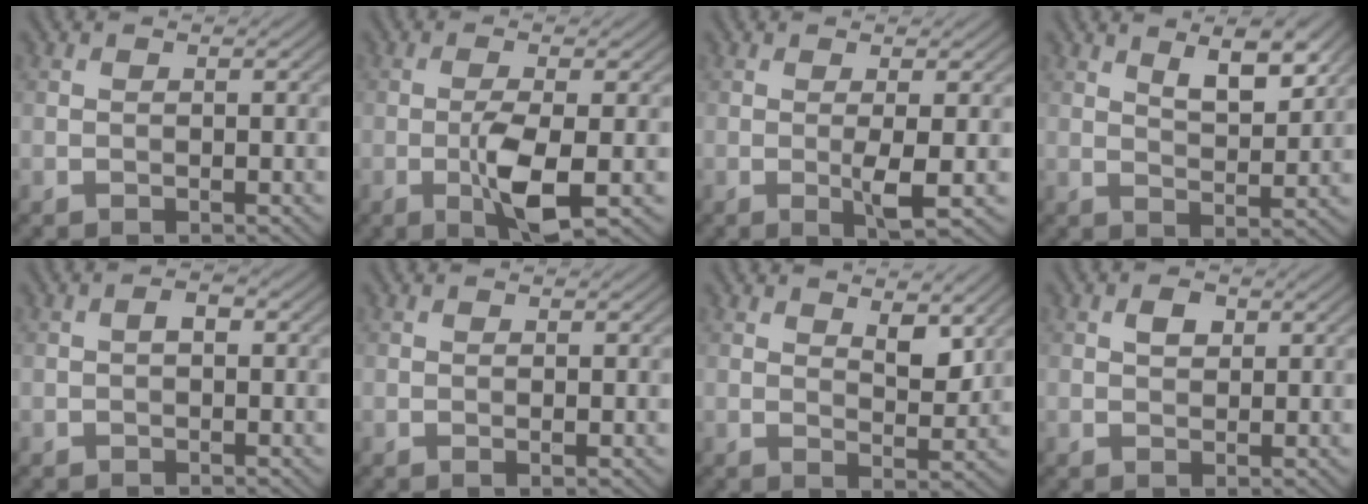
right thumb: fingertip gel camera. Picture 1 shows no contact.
{"total": 5.6, "force": [-1.4, 1.2, 5.3], "torque": [-0.104, 0.000, -0.027]}
{"total": 3.0, "force": [-0.3, 0.2, 2.9], "torque": [-0.060, -0.002, -0.008]}
{"total": 5.8, "force": [3.4, 2.1, 4.2], "torque": [-0.067, -0.010, 0.066]}
{"total": 1.3, "force": [0.0, 0.7, 1.1], "torque": [-0.018, 0.007, -0.003]}
{"total": 0.6, "force": [0.0, 0.0, 0.6], "torque": [-0.014, -0.001, -0.002]}
{"total": 4.6, "force": [2.8, 1.9, 3.1], "torque": [-0.051, -0.011, 0.049]}
{"total": 1.9, "force": [0.8, 1.3, 1.2], "torque": [-0.022, 0.002, 0.012]}